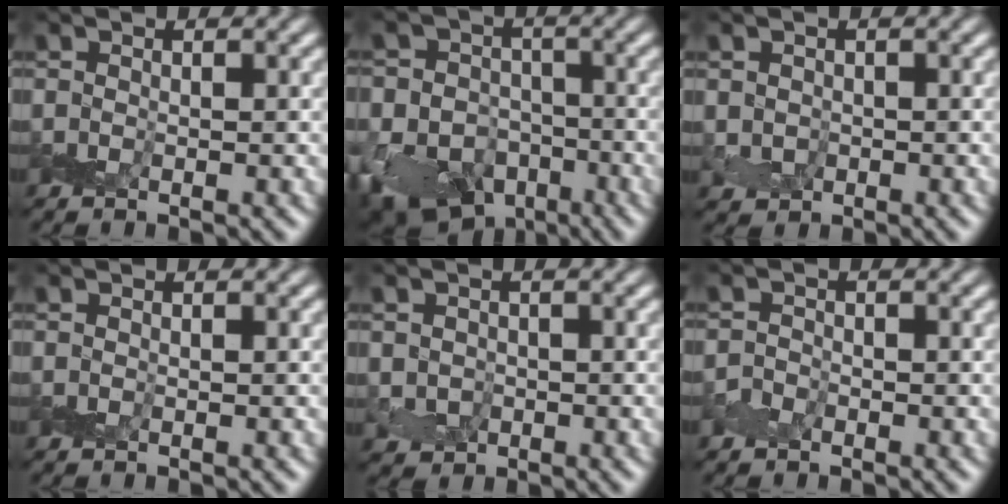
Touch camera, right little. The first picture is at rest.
{"total": 15.1, "force": [-9.1, 11.0, 4.9], "torque": [-0.093, -0.055, -0.157]}
{"total": 1.3, "force": [-0.1, 1.3, 0.2], "torque": [0.002, -0.001, 0.000]}
{"total": 0.0}
{"total": 1.8, "force": [-0.2, 1.7, 0.4], "torque": [0.003, -0.001, -0.001]}
{"total": 0.9, "force": [-0.6, 0.7, 0.0], "torque": [0.000, 0.005, -0.012]}